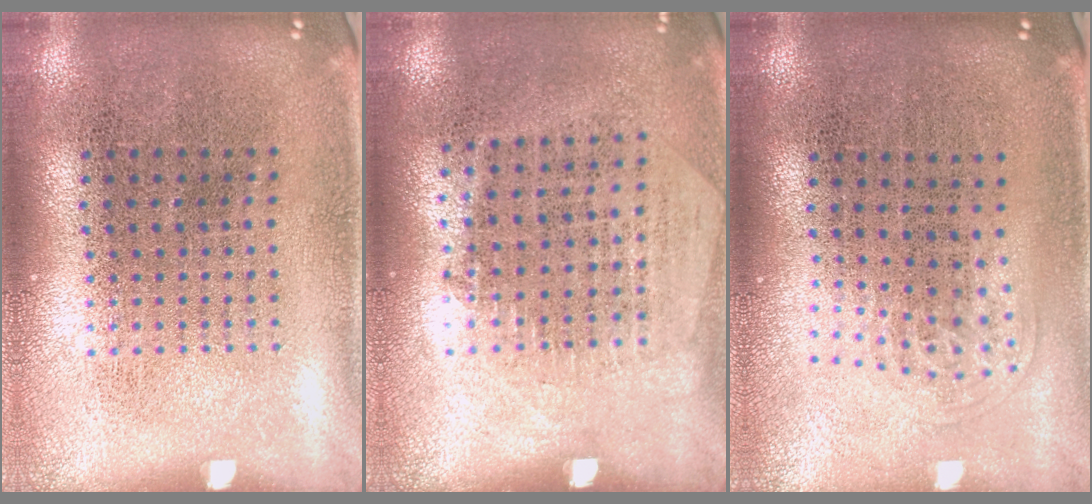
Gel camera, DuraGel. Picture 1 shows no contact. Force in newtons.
{"total": 1.3, "press": 1.1, "slide": 0.6}
{"total": 0.9, "press": 0.6, "slide": 0.7}